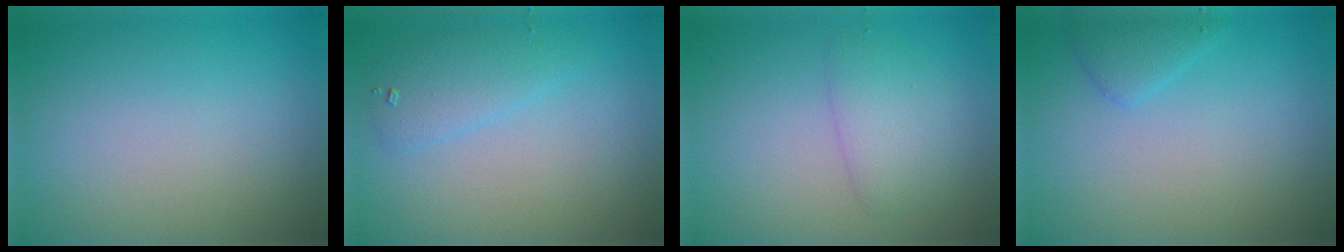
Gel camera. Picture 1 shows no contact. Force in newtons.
{"total": 2.4, "press": 2.4, "slide": 0.1}
{"total": 2.6, "press": 2.6, "slide": 0.1}
{"total": 1.5, "press": 1.5, "slide": 0.2}